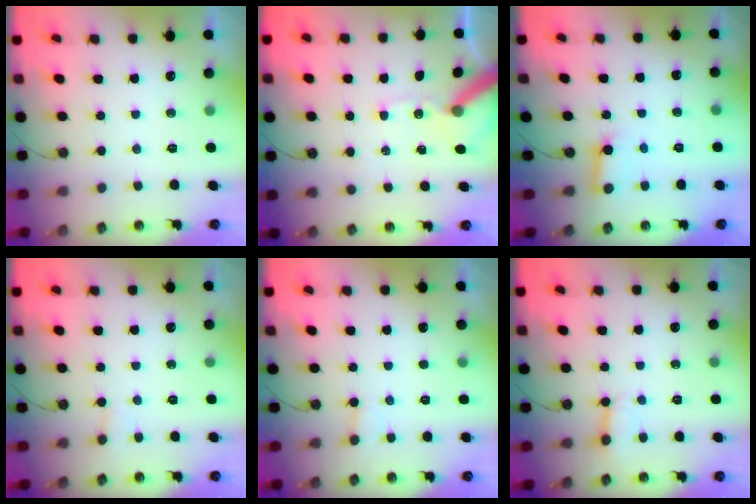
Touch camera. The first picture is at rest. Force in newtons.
{"total": 10.6, "press": 10.4, "slide": 1.7}
{"total": 5.4, "press": 5.4, "slide": 0.7}
{"total": 2.3, "press": 2.3, "slide": 0.1}
{"total": 4.7, "press": 4.6, "slide": 0.6}
{"total": 3.0, "press": 3.0, "slide": 0.2}